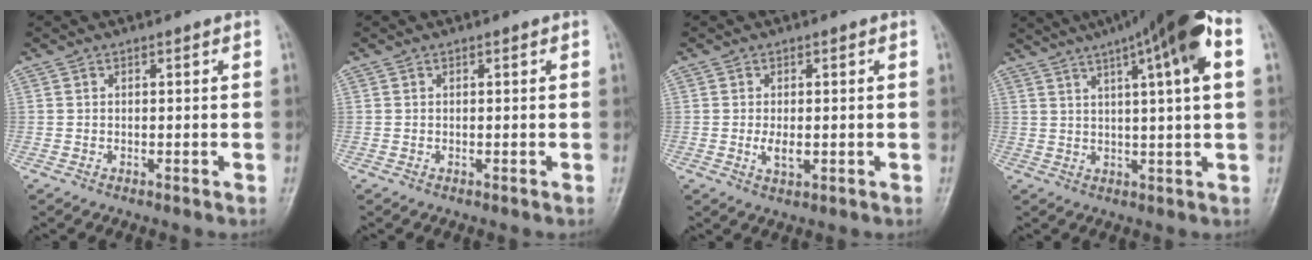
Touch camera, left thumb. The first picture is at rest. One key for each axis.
{"total": 0.0}
{"total": 2.9, "fx": -0.3, "fy": 1.6, "fz": 2.4, "tx": -0.047, "ty": -0.007, "tz": -0.007}
{"total": 17.4, "fx": 7.7, "fy": 2.4, "fz": 15.4, "tx": -0.238, "ty": 0.023, "tz": 0.110}